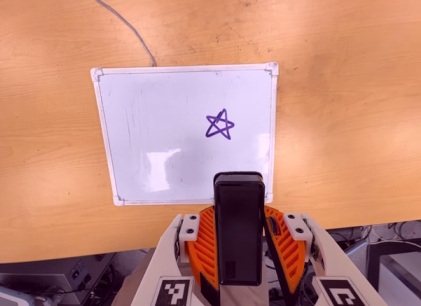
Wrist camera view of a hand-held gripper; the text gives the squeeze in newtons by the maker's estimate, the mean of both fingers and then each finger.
{"total": 5.0, "left": 3.8, "right": 6.1}